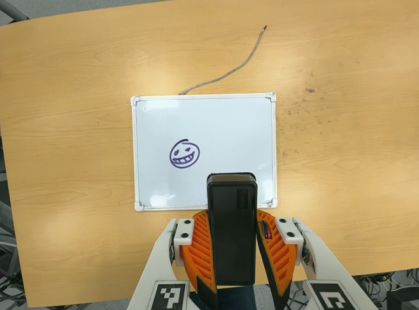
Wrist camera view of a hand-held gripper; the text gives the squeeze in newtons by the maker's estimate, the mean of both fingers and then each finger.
{"total": 9.2, "left": 7.8, "right": 10.6}